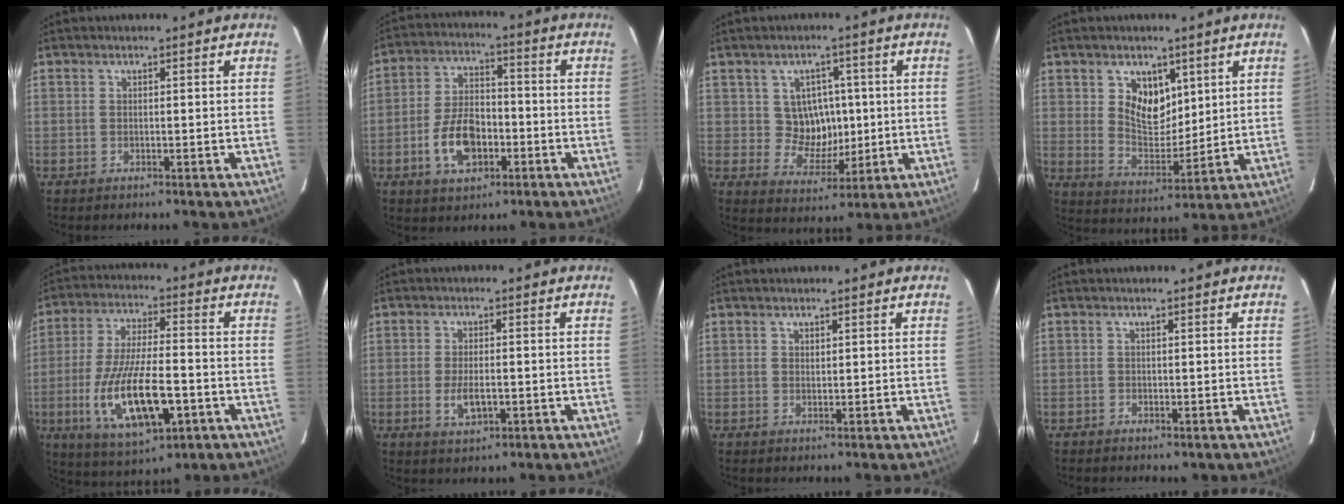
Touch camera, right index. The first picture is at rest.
{"total": 10.5, "force": [-3.9, 6.1, 7.7], "torque": [-0.158, 0.012, -0.062]}
{"total": 7.1, "force": [0.7, 6.8, 2.2], "torque": [-0.041, 0.011, 0.019]}
{"total": 8.5, "force": [3.8, 6.1, 4.6], "torque": [-0.078, -0.003, 0.078]}
{"total": 17.5, "force": [-5.5, 6.0, 15.5], "torque": [-0.319, -0.022, -0.088]}
{"total": 5.0, "force": [-1.3, 2.2, 4.3], "torque": [-0.086, -0.007, -0.021]}
{"total": 0.6, "force": [0.5, 0.4, 0.1], "torque": [-0.002, 0.002, 0.009]}
{"total": 1.1, "force": [-0.6, 0.9, 0.2], "torque": [-0.006, 0.000, -0.008]}